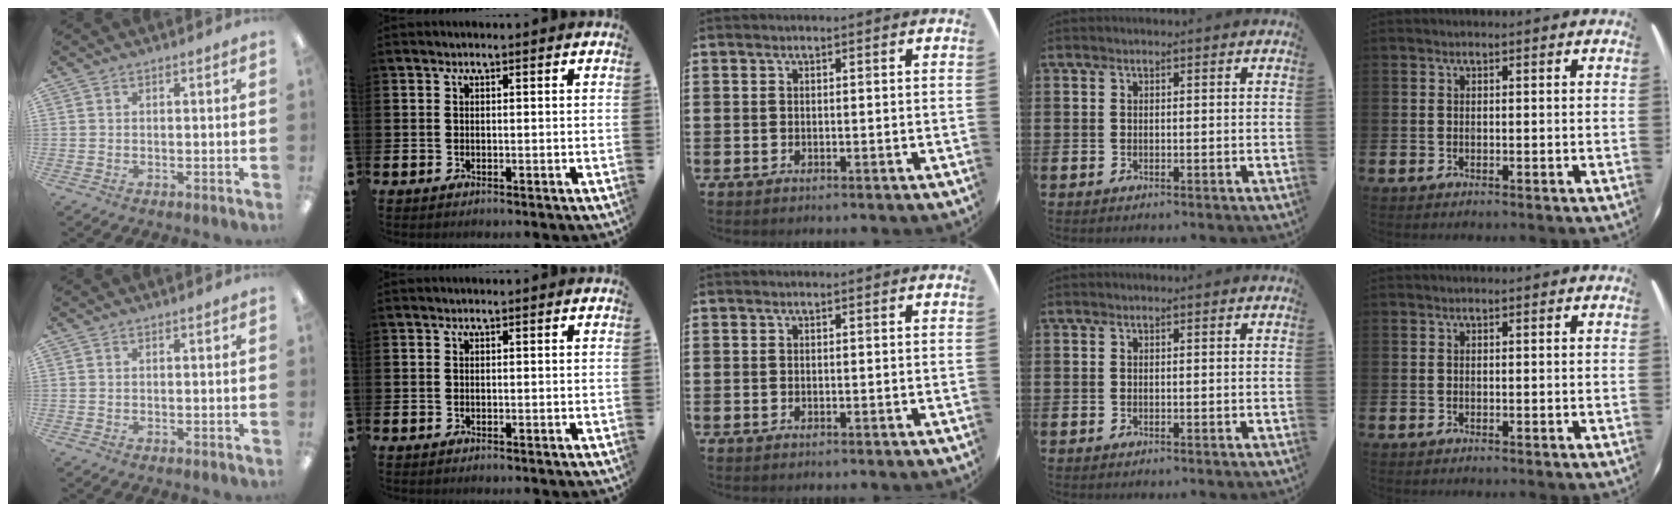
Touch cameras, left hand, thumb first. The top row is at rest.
{}